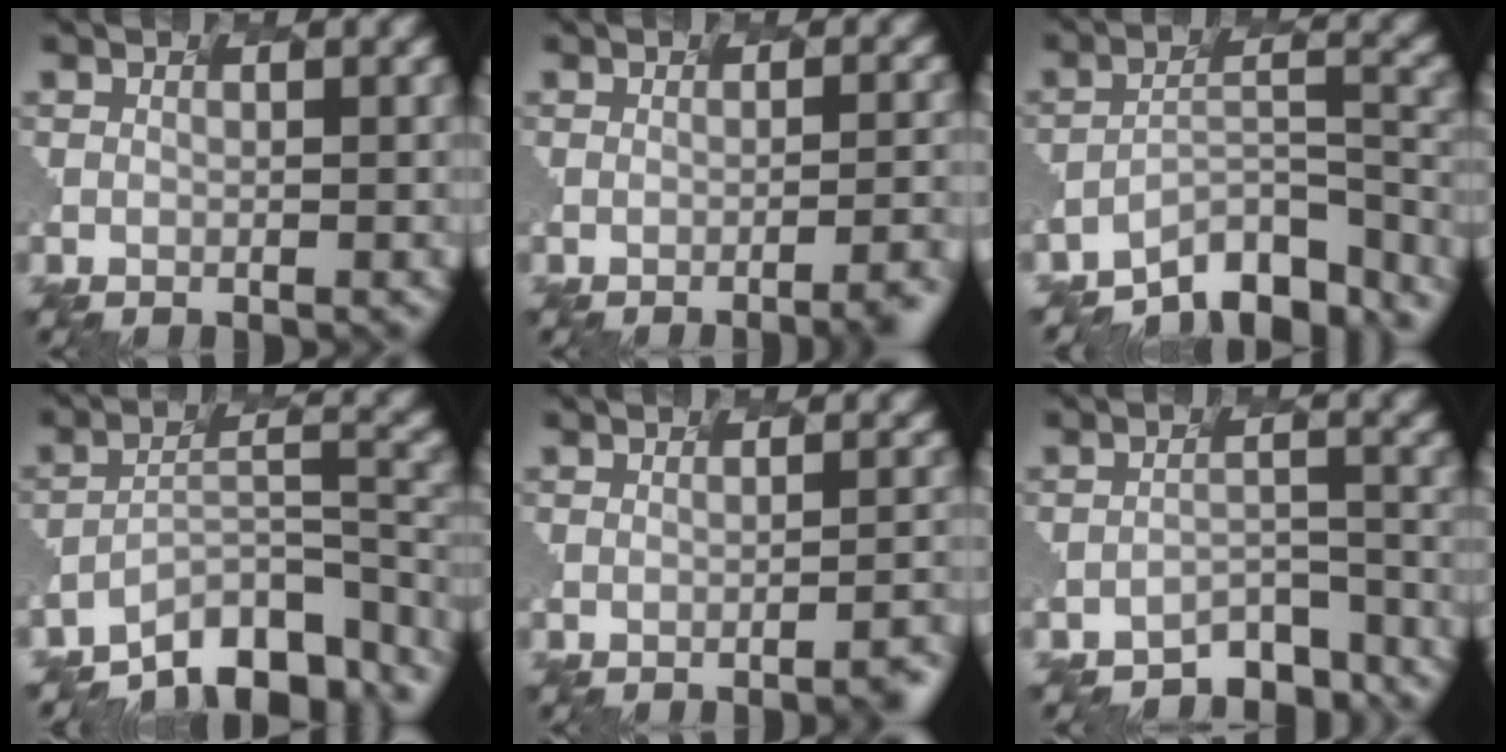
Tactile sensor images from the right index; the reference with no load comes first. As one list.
[{"total": 4.6, "force": [-2.2, 1.3, 3.9], "torque": [-0.016, 0.007, 0.000]}, {"total": 8.6, "force": [-8.1, 1.4, 2.5], "torque": [-0.046, -0.011, -0.107]}, {"total": 8.9, "force": [-8.1, 1.8, 3.4], "torque": [-0.059, -0.008, -0.112]}, {"total": 3.1, "force": [-1.7, 0.6, 2.6], "torque": [-0.016, 0.002, 0.004]}, {"total": 5.2, "force": [-5.2, 0.3, 0.2], "torque": [-0.017, -0.009, -0.050]}]